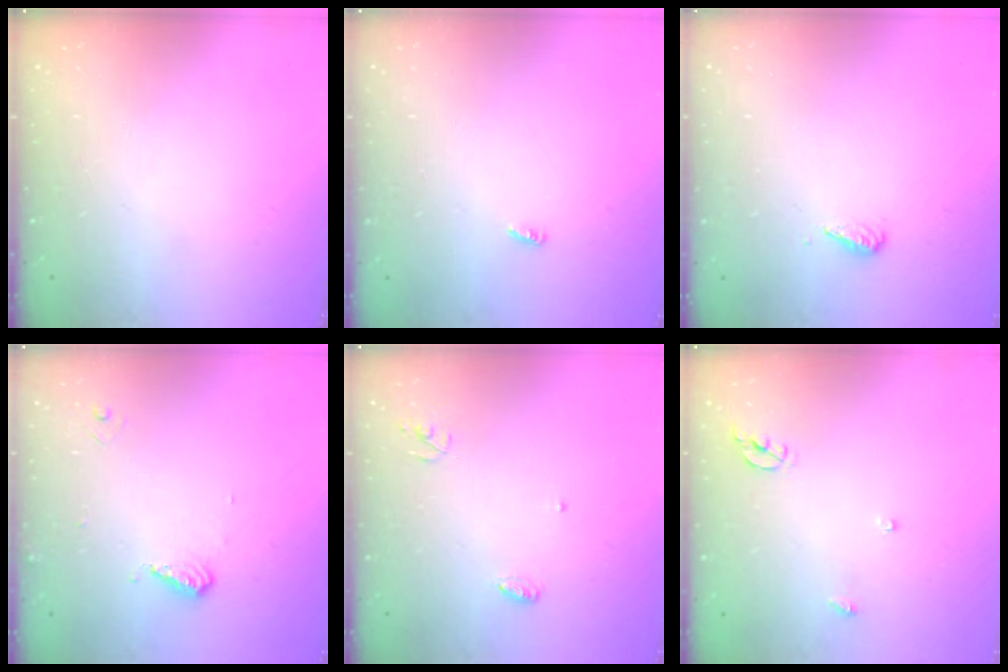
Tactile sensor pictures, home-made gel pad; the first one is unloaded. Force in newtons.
{"total": 2.3, "press": 2.3, "slide": 0.2}
{"total": 3.0, "press": 2.9, "slide": 0.6}
{"total": 5.0, "press": 4.9, "slide": 0.6}
{"total": 3.5, "press": 3.5, "slide": 0.2}
{"total": 5.7, "press": 5.6, "slide": 0.5}